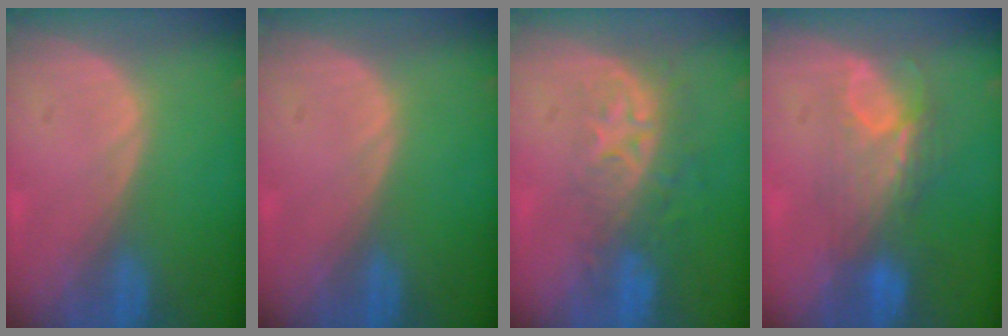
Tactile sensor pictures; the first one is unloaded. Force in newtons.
{"total": 0.0}
{"total": 8.7, "press": 7.2, "slide": 4.9}
{"total": 7.3, "press": 6.6, "slide": 3.1}